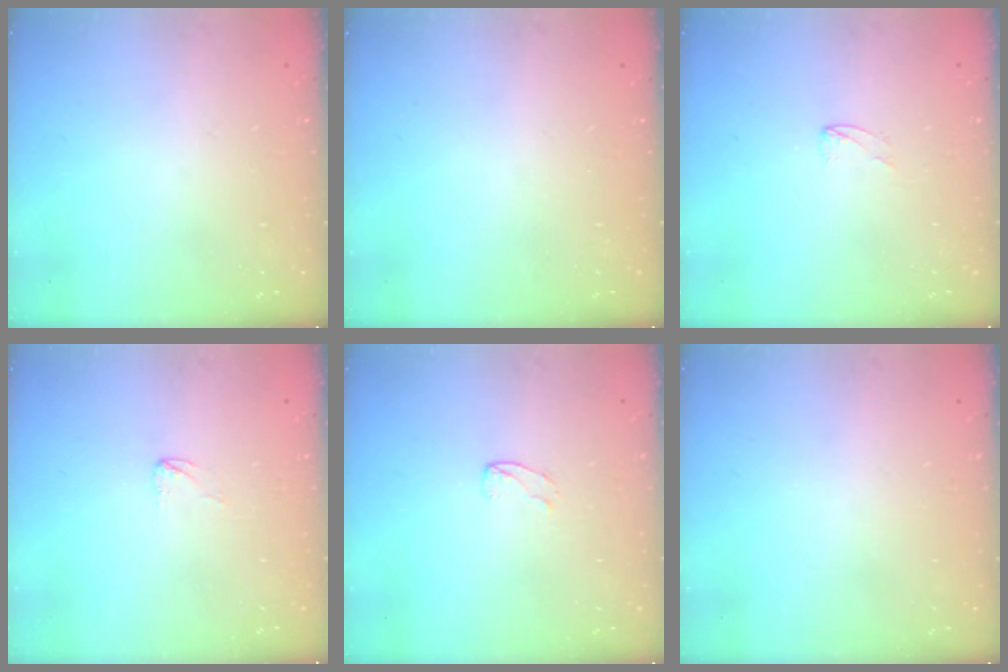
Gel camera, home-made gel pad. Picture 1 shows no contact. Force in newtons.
{"total": 0.0}
{"total": 1.7, "press": 1.7, "slide": 0.1}
{"total": 2.6, "press": 2.6, "slide": 0.2}
{"total": 4.2, "press": 4.2, "slide": 0.4}
{"total": 0.0}